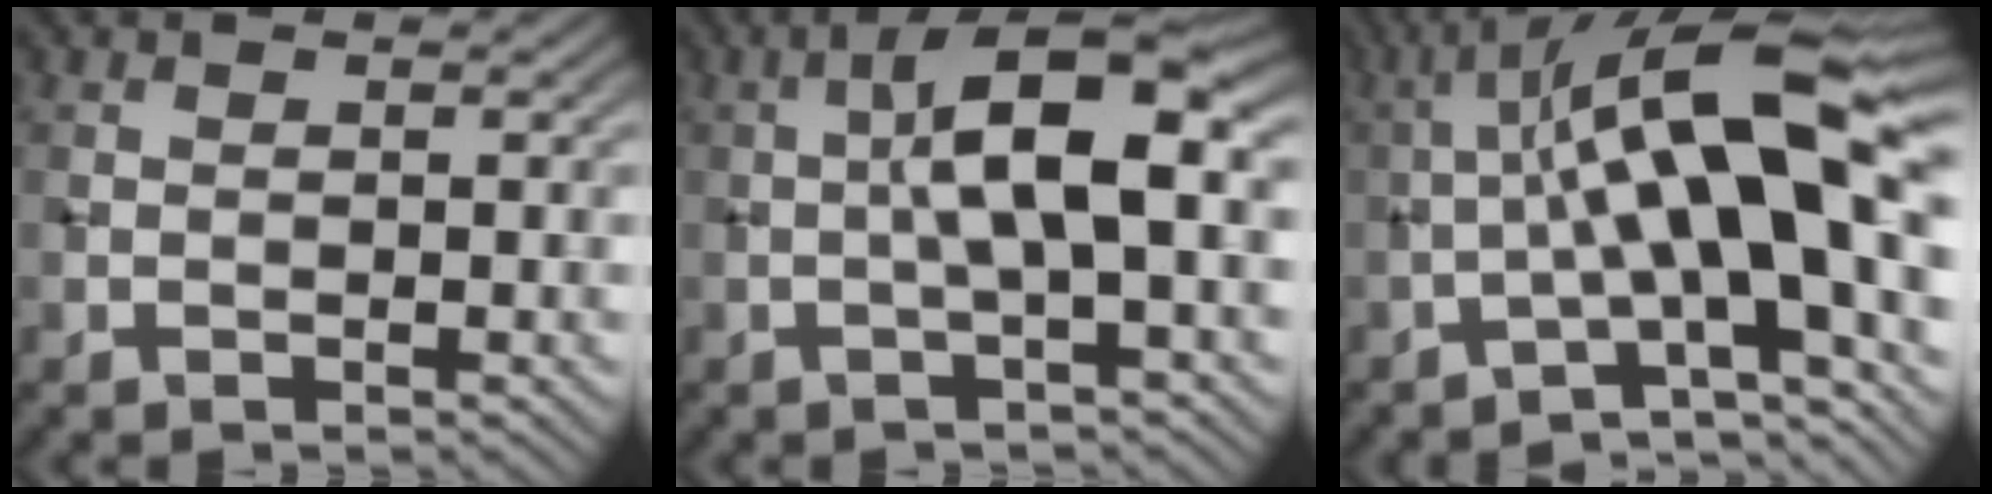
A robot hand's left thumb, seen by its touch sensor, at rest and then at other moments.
{"total": 8.3, "force": [0.1, 1.9, 8.1], "torque": [-0.134, 0.025, -0.009]}
{"total": 14.9, "force": [-1.1, 3.7, 14.4], "torque": [-0.210, 0.033, -0.027]}